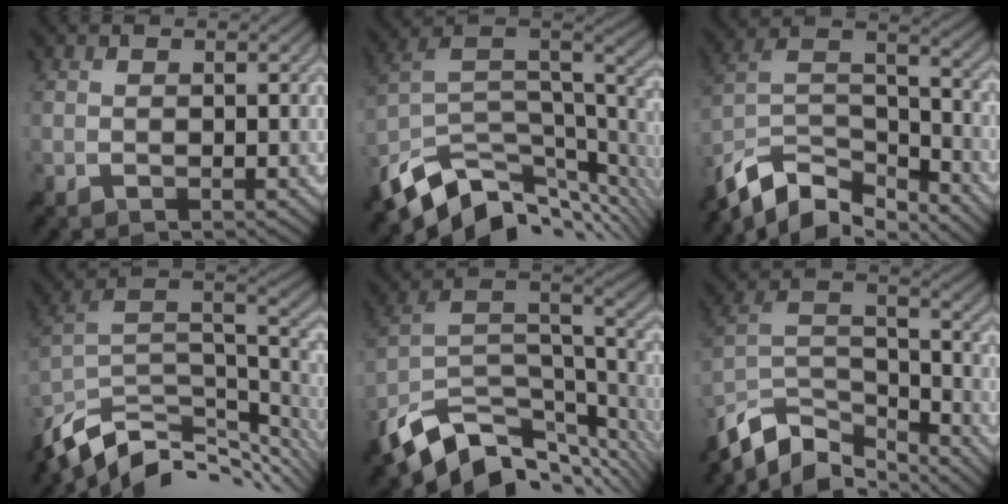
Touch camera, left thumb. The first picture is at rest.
{"total": 12.6, "force": [-7.0, 6.2, 8.4], "torque": [-0.197, -0.006, -0.125]}
{"total": 12.8, "force": [-9.9, 5.1, 6.2], "torque": [-0.146, 0.003, -0.184]}
{"total": 12.5, "force": [-7.1, 5.8, 8.5], "torque": [-0.203, -0.013, -0.124]}
{"total": 13.5, "force": [-8.5, 6.3, 8.4], "torque": [-0.193, 0.000, -0.147]}
{"total": 12.2, "force": [-9.2, 5.3, 6.1], "torque": [-0.143, -0.001, -0.173]}